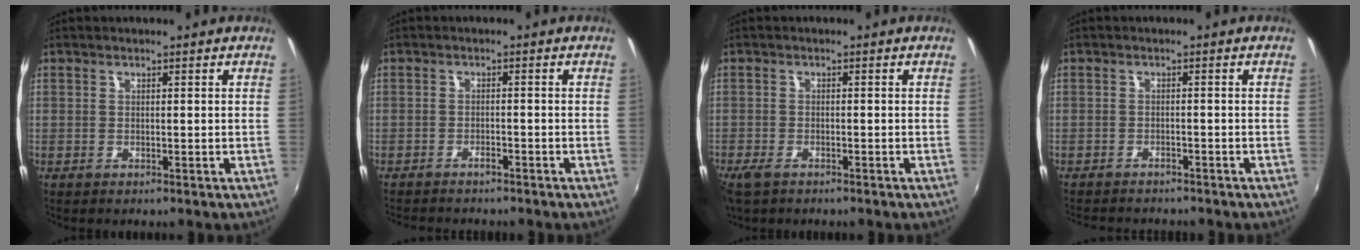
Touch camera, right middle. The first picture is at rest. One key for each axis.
{"total": 4.0, "fx": -3.6, "fy": 0.9, "fz": 1.4, "tx": -0.044, "ty": -0.008, "tz": -0.057}
{"total": 4.0, "fx": -2.9, "fy": 1.6, "fz": 2.2, "tx": -0.056, "ty": -0.013, "tz": -0.054}
{"total": 6.0, "fx": -5.5, "fy": 1.4, "fz": 1.9, "tx": -0.050, "ty": -0.012, "tz": -0.080}